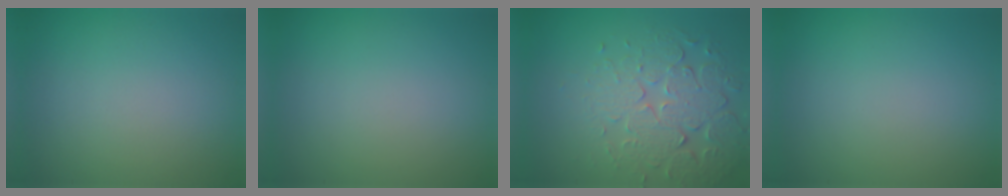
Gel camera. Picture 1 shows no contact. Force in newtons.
{"total": 0.0}
{"total": 5.1, "press": 4.5, "slide": 2.5}
{"total": 0.0}